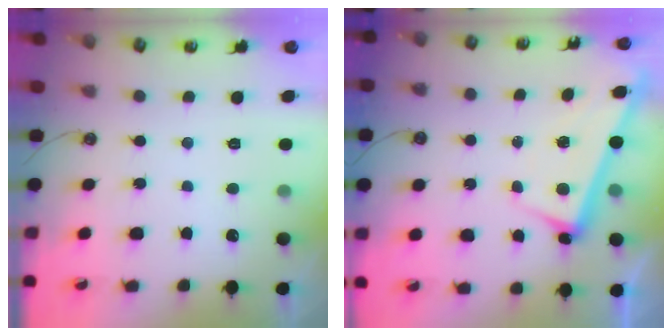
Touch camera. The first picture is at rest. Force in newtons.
{"total": 2.6, "press": 2.5, "slide": 0.7}